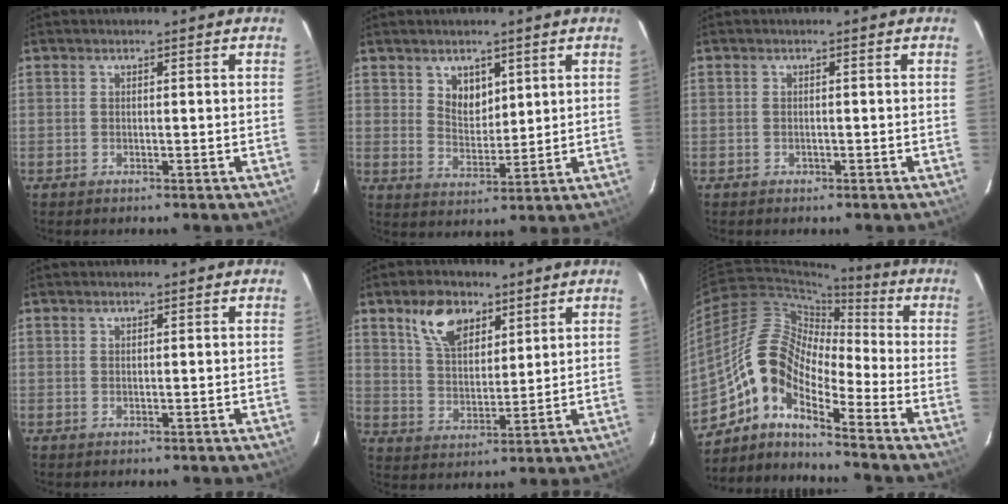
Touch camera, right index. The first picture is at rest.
{"total": 5.2, "force": [2.8, 3.7, 2.5], "torque": [-0.037, 0.002, 0.055]}
{"total": 0.9, "force": [-0.6, 0.7, 0.0], "torque": [0.001, 0.003, -0.007]}
{"total": 0.0}
{"total": 9.5, "force": [5.6, 5.3, 5.5], "torque": [-0.100, 0.017, 0.108]}
{"total": 11.6, "force": [-7.1, 4.1, 8.1], "torque": [-0.133, 0.014, -0.156]}